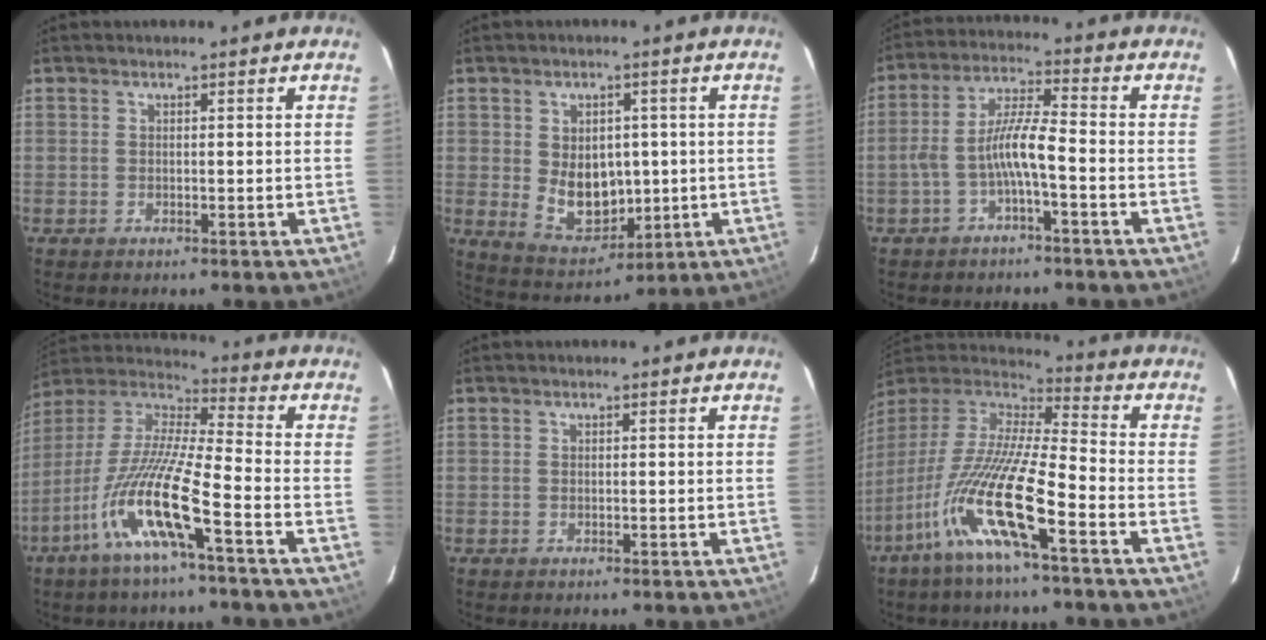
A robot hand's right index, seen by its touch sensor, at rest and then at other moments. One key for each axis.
{"total": 10.0, "fx": -0.1, "fy": 7.5, "fz": 6.6, "tx": -0.126, "ty": -0.009, "tz": 0.026}
{"total": 6.9, "fx": -2.8, "fy": 0.5, "fz": 6.3, "tx": -0.140, "ty": 0.014, "tz": -0.051}
{"total": 15.8, "fx": -8.3, "fy": 1.2, "fz": 13.4, "tx": -0.266, "ty": -0.020, "tz": -0.166}
{"total": 0.0}
{"total": 18.3, "fx": -9.6, "fy": 1.9, "fz": 15.5, "tx": -0.288, "ty": -0.033, "tz": -0.188}